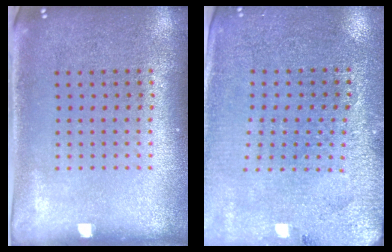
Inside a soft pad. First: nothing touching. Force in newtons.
{"total": 2.9, "press": 2.8, "slide": 0.4}